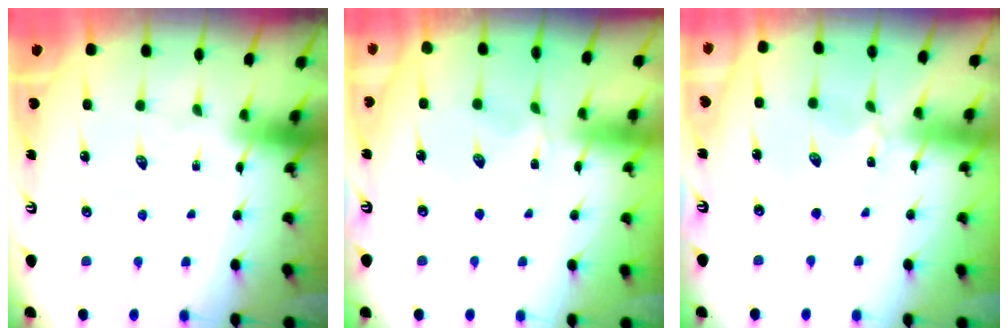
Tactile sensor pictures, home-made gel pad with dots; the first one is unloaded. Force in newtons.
{"total": 0.0}
{"total": 0.0}